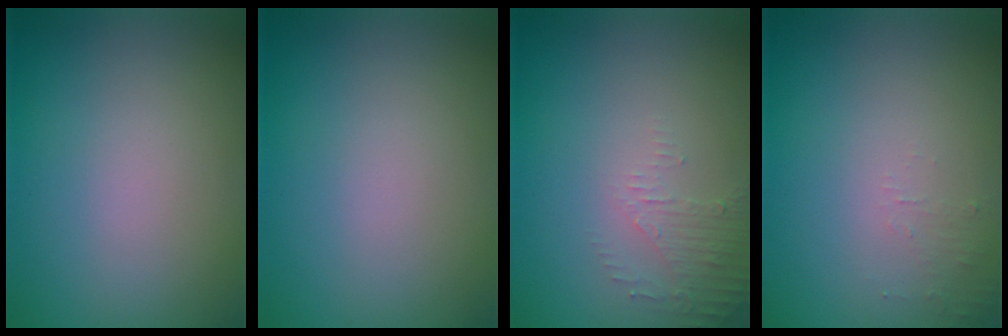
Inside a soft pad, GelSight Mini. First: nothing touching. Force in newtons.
{"total": 0.0}
{"total": 1.9, "press": 1.8, "slide": 0.4}
{"total": 0.9, "press": 0.9, "slide": 0.1}